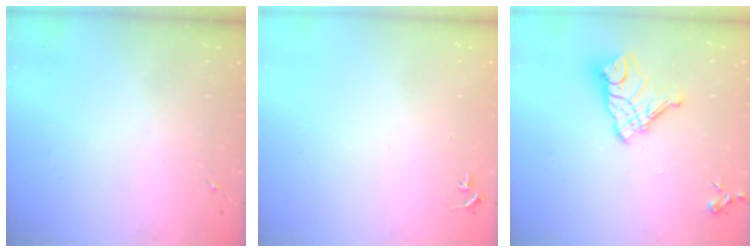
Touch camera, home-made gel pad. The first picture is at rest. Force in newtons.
{"total": 2.9, "press": 2.9, "slide": 0.2}
{"total": 14.4, "press": 14.3, "slide": 1.9}